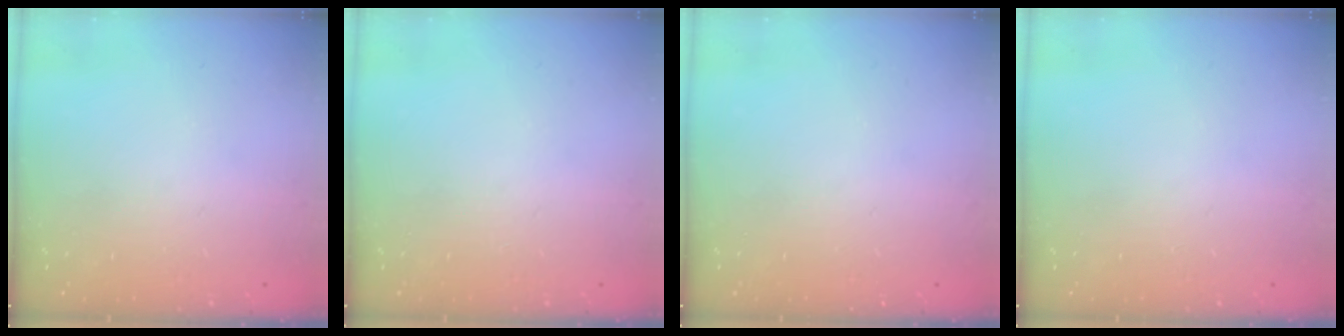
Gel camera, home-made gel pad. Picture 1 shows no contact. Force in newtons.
{"total": 0.0}
{"total": 0.0}
{"total": 0.0}